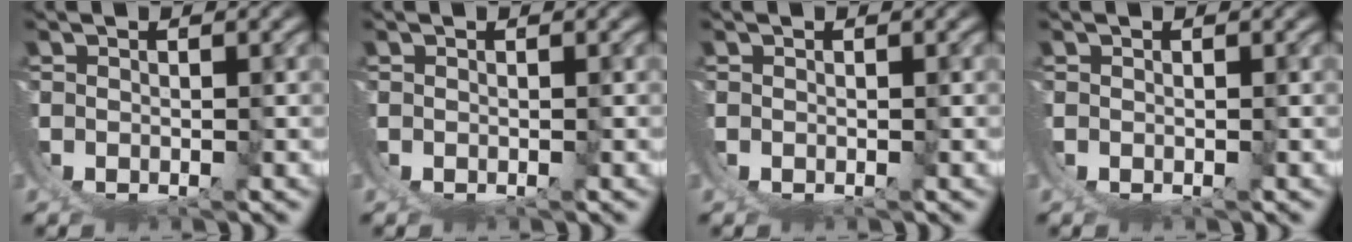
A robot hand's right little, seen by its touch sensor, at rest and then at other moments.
{"total": 0.0}
{"total": 0.0}
{"total": 0.0}